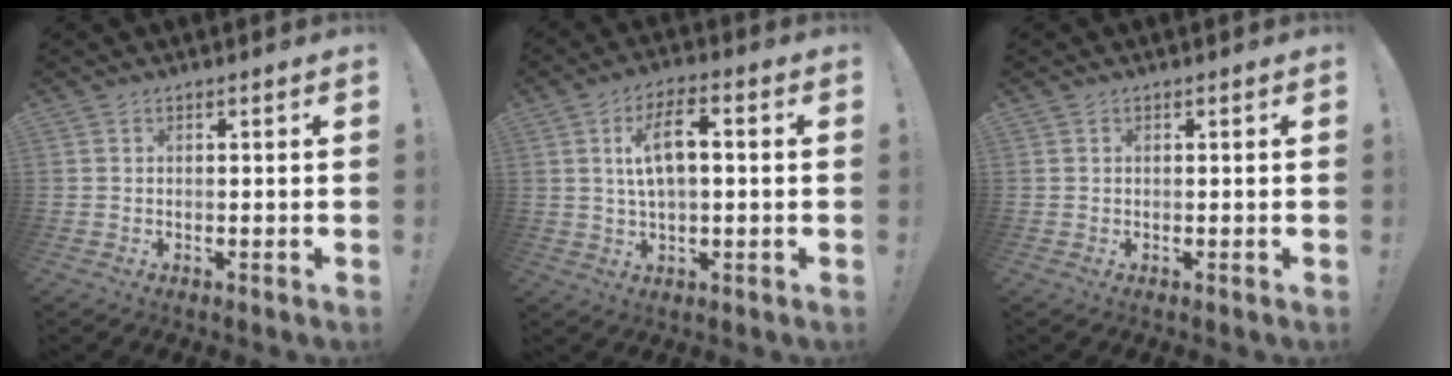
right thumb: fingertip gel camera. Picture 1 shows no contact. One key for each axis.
{"total": 9.2, "fx": 1.5, "fy": 4.0, "fz": 8.1, "tx": -0.128, "ty": 0.007, "tz": 0.026}
{"total": 0.0}